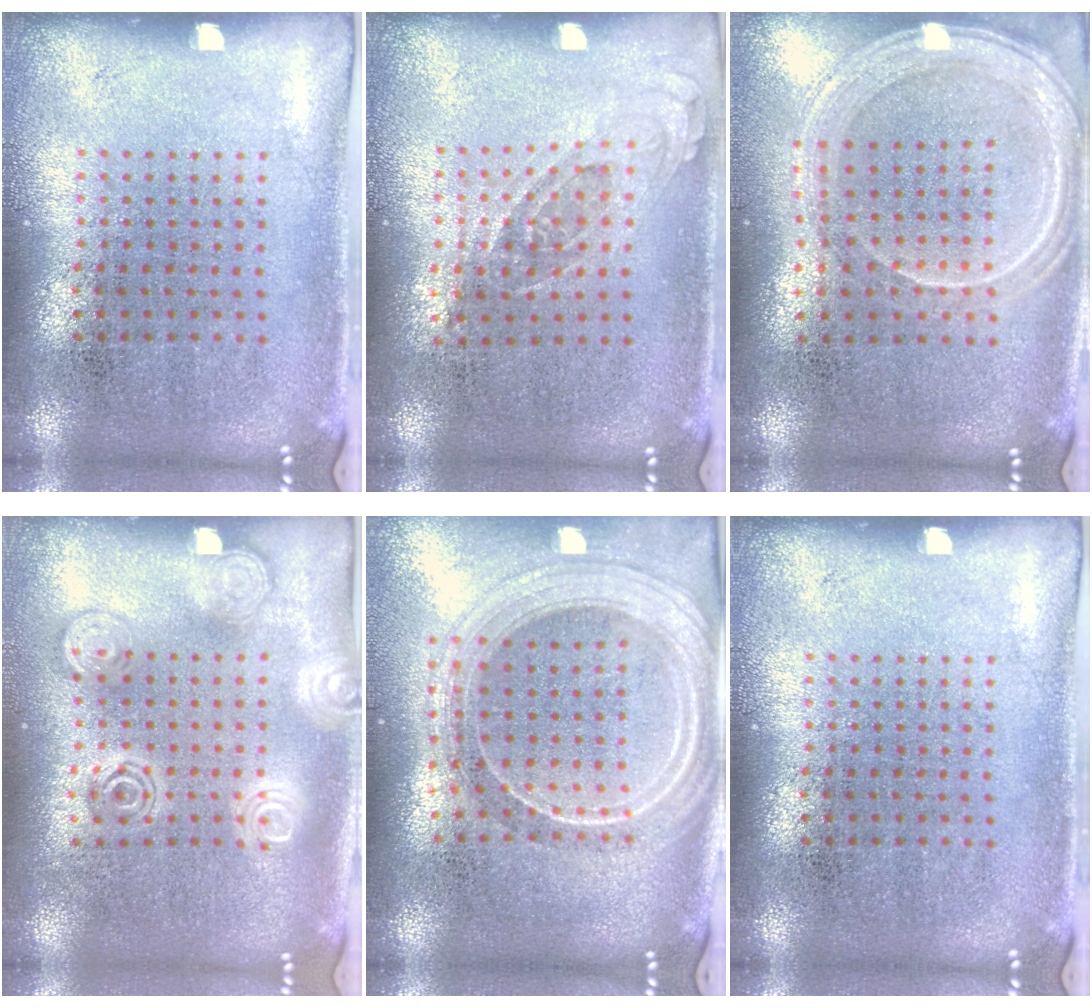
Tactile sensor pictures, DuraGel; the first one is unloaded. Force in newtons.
{"total": 0.8, "press": 0.8, "slide": 0.3}
{"total": 1.3, "press": 1.3, "slide": 0.2}
{"total": 2.8, "press": 2.8, "slide": 0.4}
{"total": 2.3, "press": 2.0, "slide": 1.2}
{"total": 0.0}